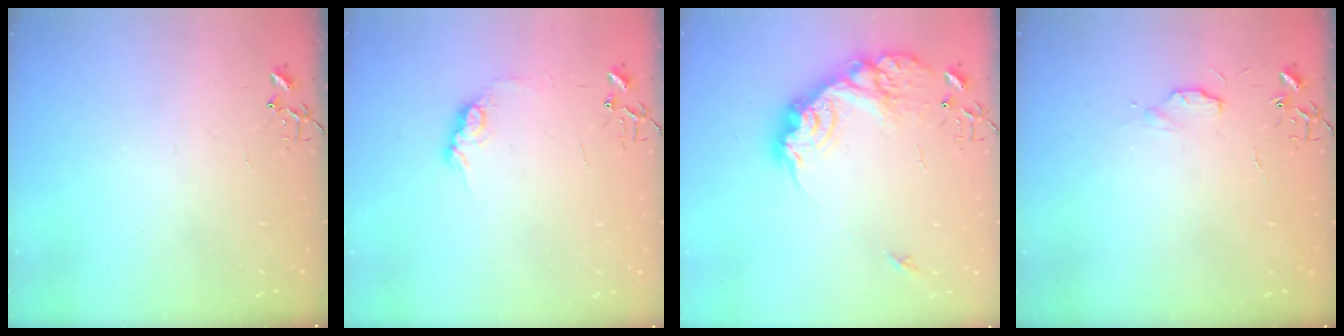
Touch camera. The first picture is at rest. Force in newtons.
{"total": 9.0, "press": 9.0, "slide": 0.4}
{"total": 20.9, "press": 20.8, "slide": 1.3}
{"total": 4.3, "press": 4.2, "slide": 0.7}